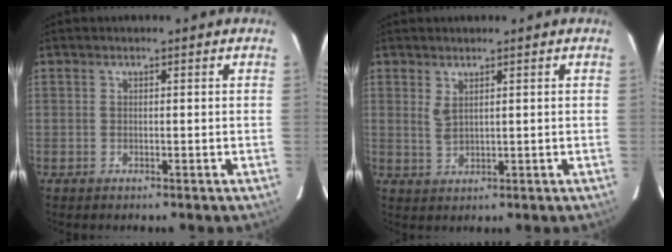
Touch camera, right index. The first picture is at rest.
{"total": 2.0, "force": [1.0, 0.5, 1.7], "torque": [-0.040, -0.005, 0.027]}